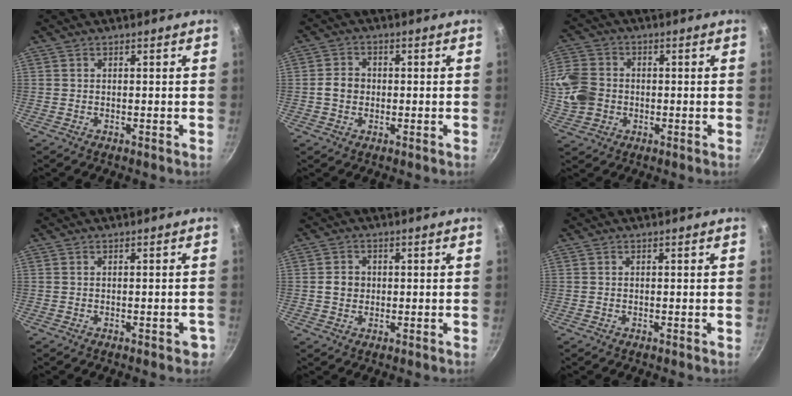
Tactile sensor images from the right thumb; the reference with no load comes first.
{"total": 4.0, "force": [-0.4, 3.3, 2.1], "torque": [-0.024, 0.013, -0.012]}
{"total": 13.4, "force": [-0.8, 11.5, 6.8], "torque": [-0.154, 0.020, -0.025]}
{"total": 2.6, "force": [-1.3, 1.1, 2.0], "torque": [-0.012, 0.007, -0.015]}
{"total": 3.3, "force": [0.0, 2.9, 1.5], "torque": [-0.011, 0.007, -0.003]}
{"total": 0.0}